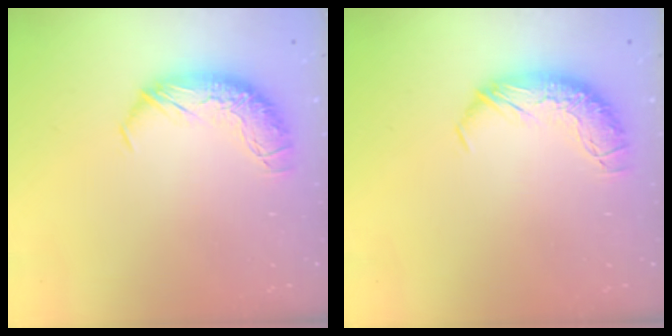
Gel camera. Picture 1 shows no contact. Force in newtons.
{"total": 0.0}